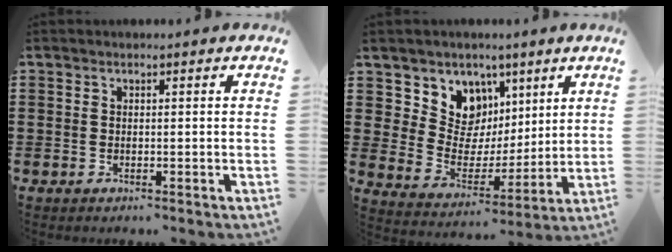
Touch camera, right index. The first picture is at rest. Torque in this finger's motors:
{"motor_torque": [0.75, -0.27, 0.24, 0.08]}